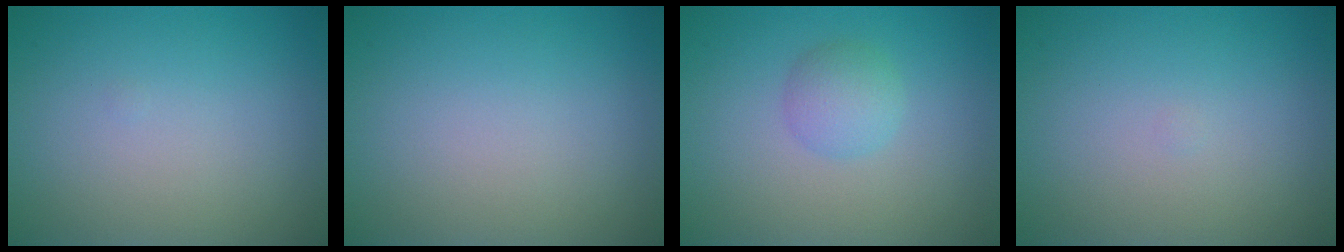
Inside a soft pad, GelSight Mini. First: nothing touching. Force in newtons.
{"total": 0.0}
{"total": 2.1, "press": 2.1, "slide": 0.1}
{"total": 0.0}